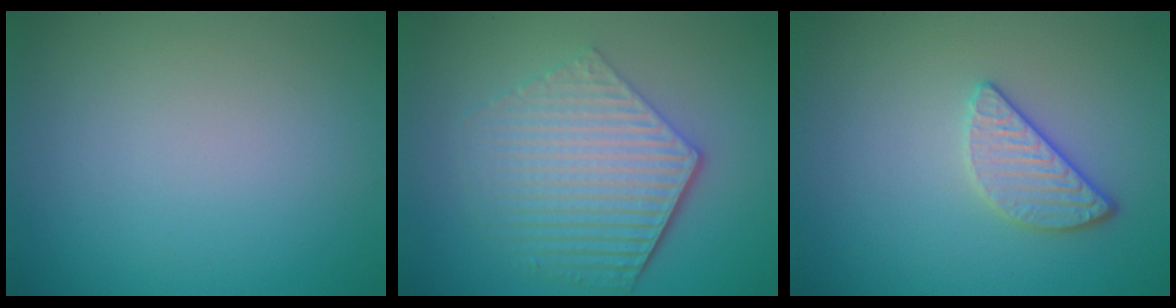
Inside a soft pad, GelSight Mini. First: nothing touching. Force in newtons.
{"total": 6.2, "press": 4.6, "slide": 4.2}
{"total": 2.4, "press": 2.1, "slide": 1.1}